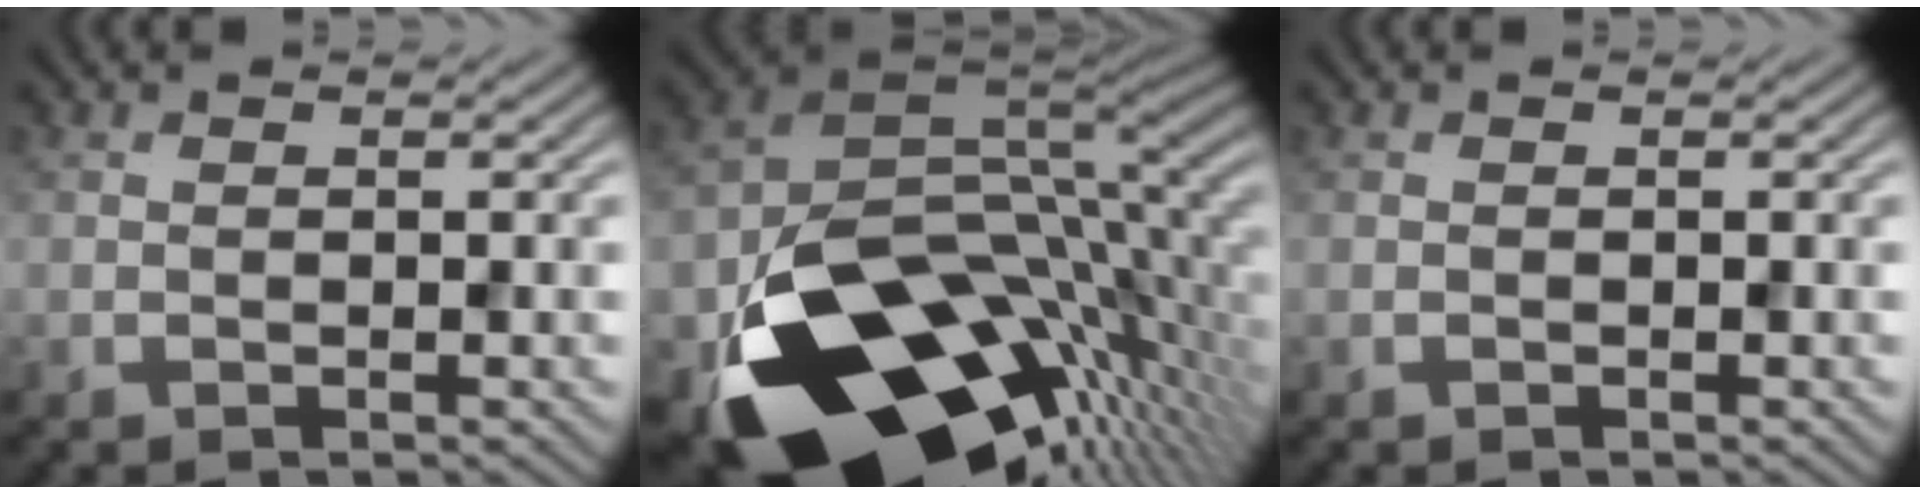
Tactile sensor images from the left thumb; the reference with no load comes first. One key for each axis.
{"total": 18.9, "fx": -7.9, "fy": 11.3, "fz": 12.9, "tx": -0.266, "ty": -0.056, "tz": -0.110}
{"total": 0.0}